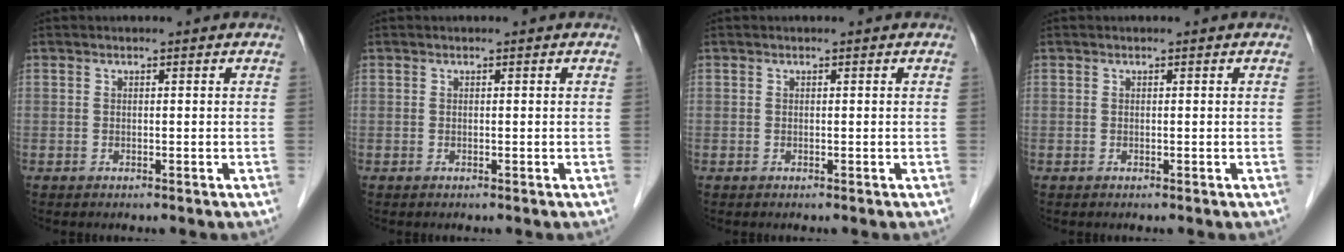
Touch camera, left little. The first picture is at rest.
{"total": 0.0}
{"total": 0.0}
{"total": 0.0}